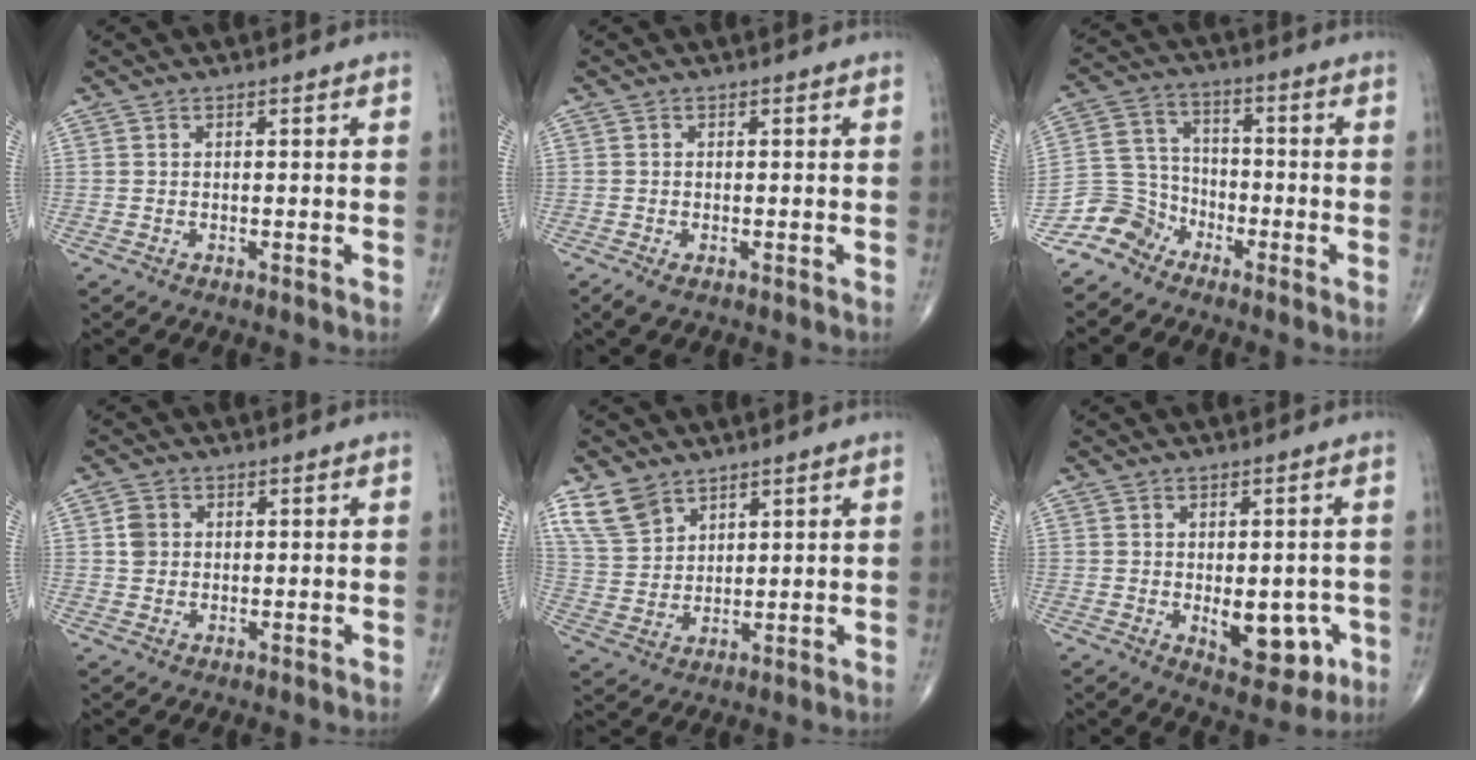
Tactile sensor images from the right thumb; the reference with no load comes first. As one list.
[{"total": 1.7, "force": [-0.9, 0.8, 1.3], "torque": [-0.032, -0.005, -0.015]}, {"total": 8.2, "force": [-5.9, 5.5, 1.4], "torque": [-0.007, 0.051, -0.131]}, {"total": 3.1, "force": [0.5, 2.7, 1.4], "torque": [-0.011, 0.002, 0.009]}, {"total": 7.7, "force": [5.3, 4.7, 2.9], "torque": [-0.046, -0.019, 0.116]}, {"total": 9.9, "force": [-2.4, 5.6, 7.8], "torque": [-0.072, 0.002, -0.018]}]